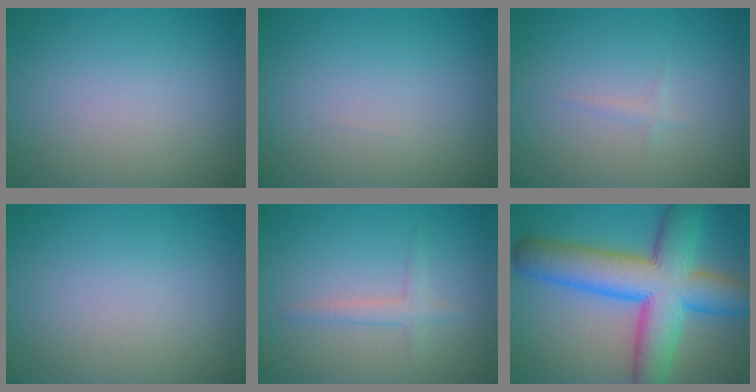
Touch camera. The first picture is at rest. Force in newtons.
{"total": 0.0}
{"total": 0.7, "press": 0.6, "slide": 0.1}
{"total": 0.0}
{"total": 1.6, "press": 1.6, "slide": 0.1}
{"total": 12.1, "press": 12.1, "slide": 0.3}